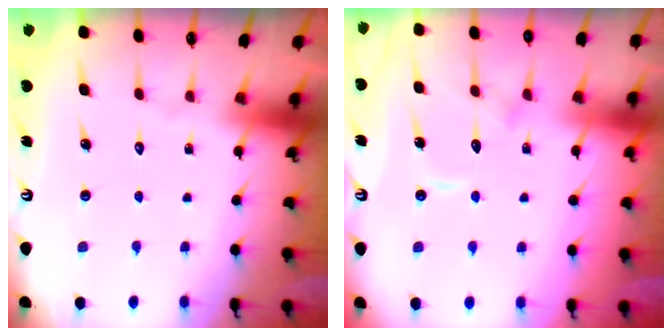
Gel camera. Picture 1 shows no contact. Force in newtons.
{"total": 9.3, "press": 9.3, "slide": 0.9}